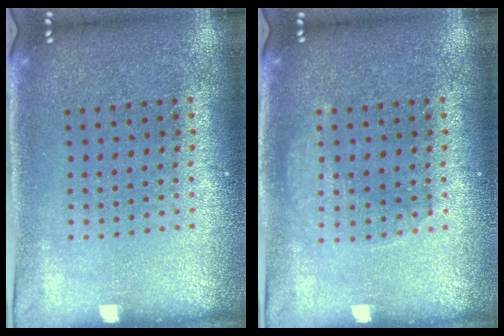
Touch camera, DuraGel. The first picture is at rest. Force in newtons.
{"total": 1.3, "press": 1.3, "slide": 0.2}